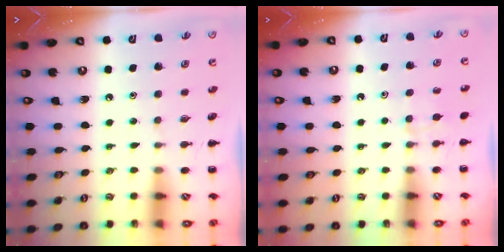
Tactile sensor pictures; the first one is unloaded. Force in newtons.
{"total": 4.4, "press": 4.1, "slide": 1.7}